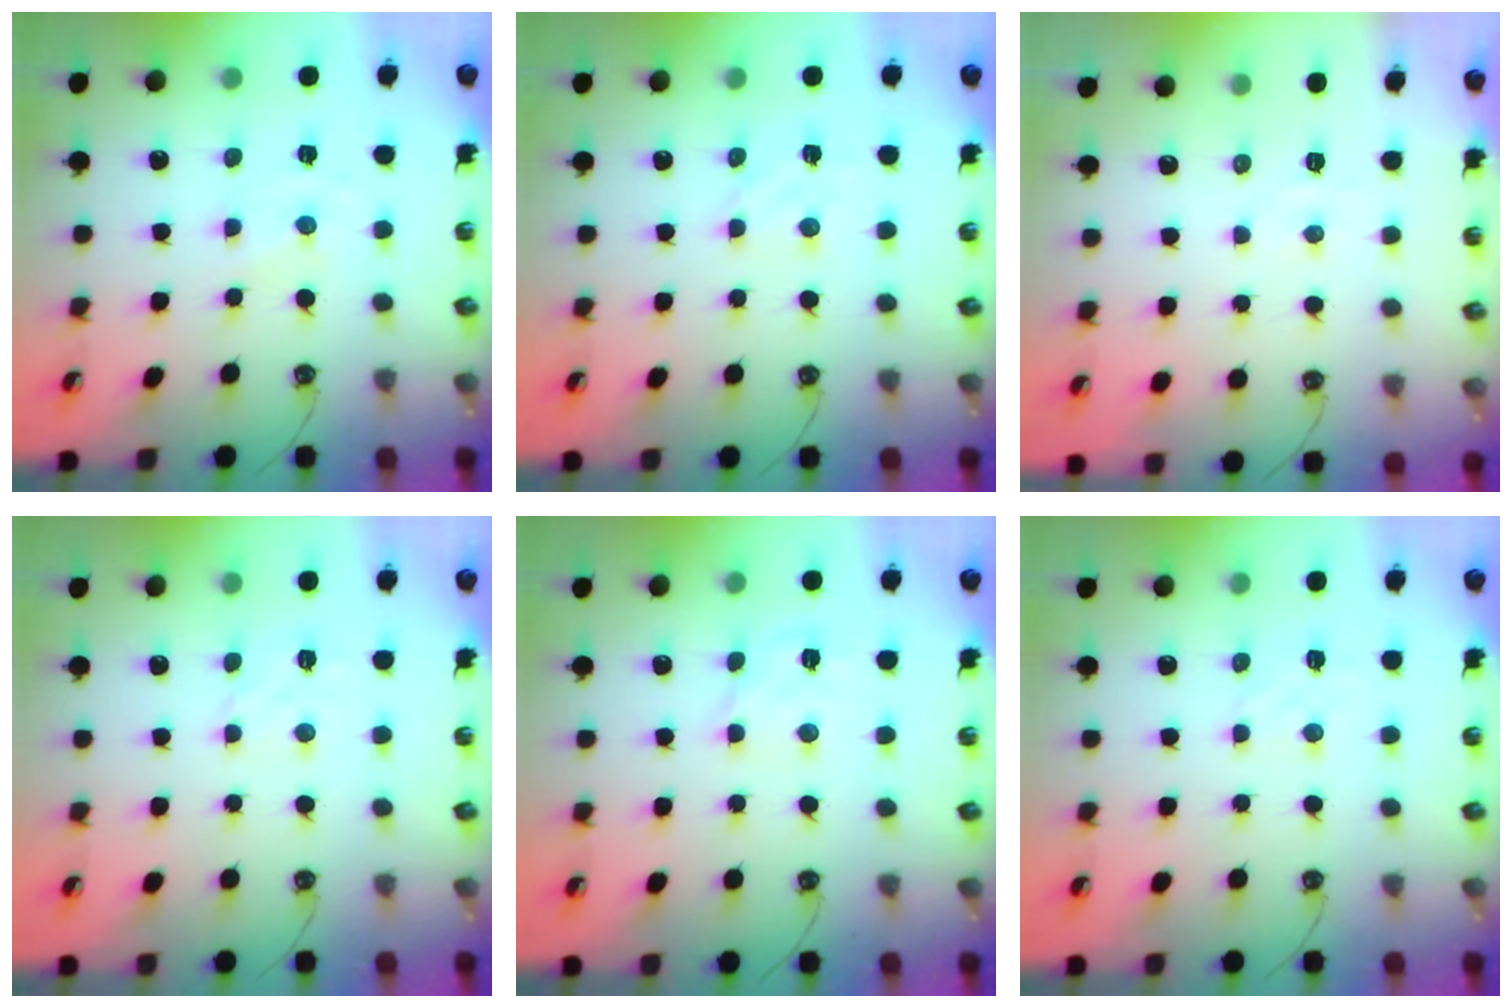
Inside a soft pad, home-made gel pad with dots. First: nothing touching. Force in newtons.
{"total": 2.7, "press": 2.6, "slide": 0.4}
{"total": 3.3, "press": 3.3, "slide": 0.6}
{"total": 2.1, "press": 2.1, "slide": 0.5}
{"total": 4.2, "press": 4.2, "slide": 0.3}
{"total": 3.4, "press": 3.4, "slide": 0.5}